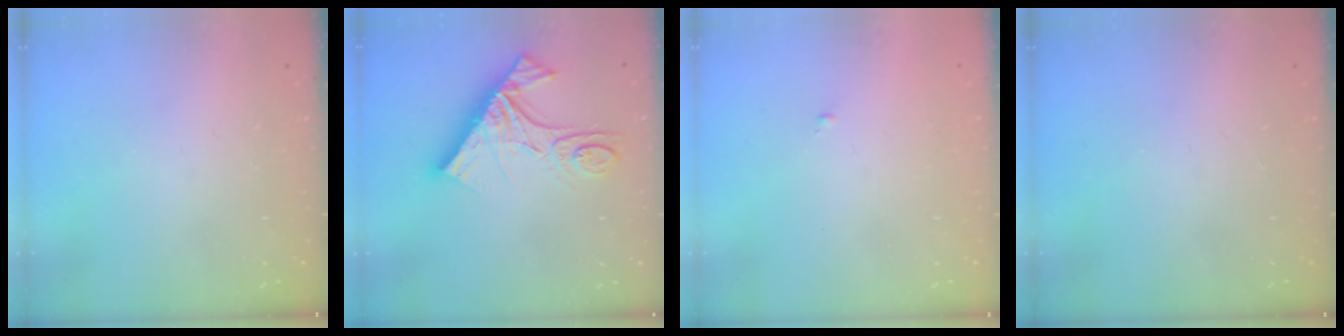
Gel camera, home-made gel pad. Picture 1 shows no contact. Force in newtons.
{"total": 17.9, "press": 17.8, "slide": 2.0}
{"total": 0.6, "press": 0.6, "slide": 0.2}
{"total": 0.0}